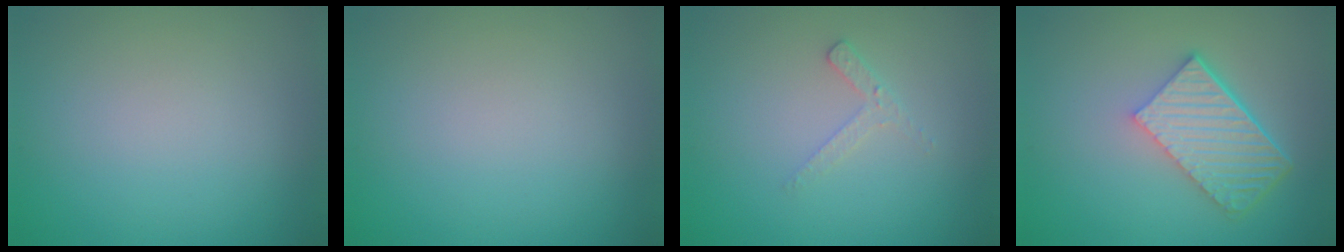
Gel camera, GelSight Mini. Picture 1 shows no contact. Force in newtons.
{"total": 0.0}
{"total": 1.6, "press": 1.5, "slide": 0.4}
{"total": 6.1, "press": 4.2, "slide": 4.4}